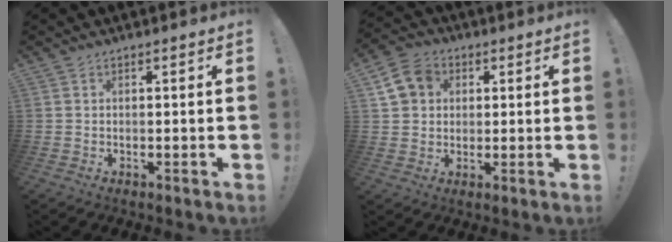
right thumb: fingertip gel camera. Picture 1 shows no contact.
{"total": 9.7, "force": [3.4, 8.0, 4.3], "torque": [-0.068, -0.002, 0.074]}